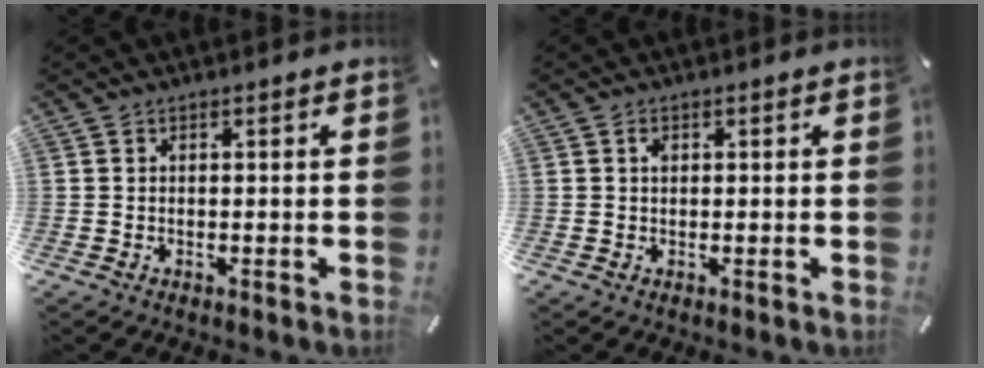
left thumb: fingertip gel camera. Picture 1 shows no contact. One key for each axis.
{"total": 1.1, "fx": 0.3, "fy": 0.8, "fz": 0.7, "tx": -0.015, "ty": 0.004, "tz": 0.004}